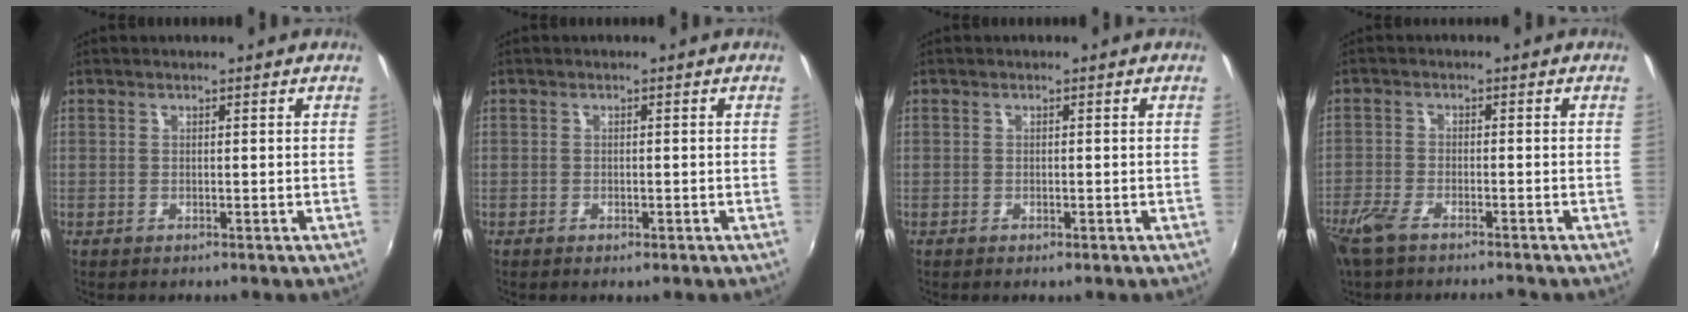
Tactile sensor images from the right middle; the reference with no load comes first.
{"total": 0.5, "force": [-0.4, 0.2, 0.4], "torque": [-0.005, -0.001, -0.005]}
{"total": 0.0}
{"total": 6.7, "force": [-5.3, 1.9, 3.7], "torque": [-0.099, -0.021, -0.105]}